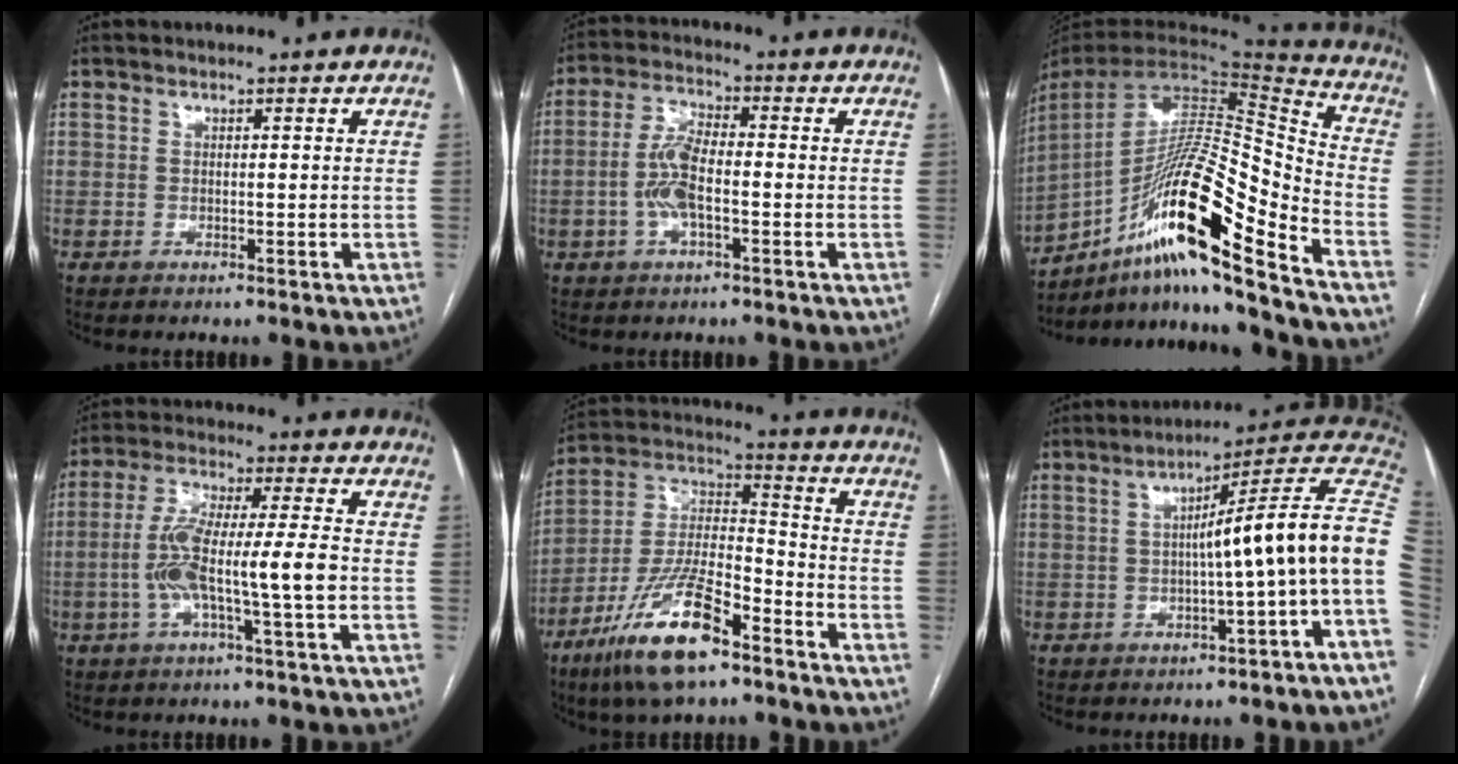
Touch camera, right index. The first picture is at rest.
{"total": 6.8, "force": [-1.5, 2.0, 6.3], "torque": [-0.141, 0.008, -0.032]}
{"total": 22.6, "force": [-13.8, 0.8, 17.9], "torque": [-0.319, 0.007, -0.249]}
{"total": 10.6, "force": [-2.1, 0.3, 10.4], "torque": [-0.208, 0.013, -0.044]}
{"total": 16.6, "force": [-10.3, 4.5, 12.3], "torque": [-0.254, -0.007, -0.188]}
{"total": 13.2, "force": [-1.2, -1.5, 13.0], "torque": [-0.164, 0.034, -0.027]}